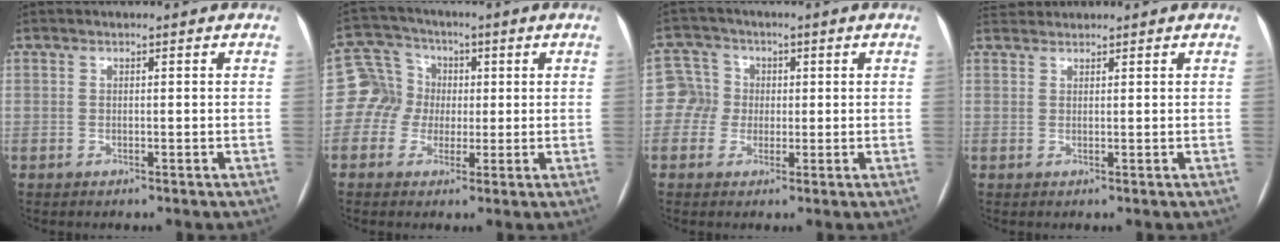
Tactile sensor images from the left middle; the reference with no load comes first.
{"total": 6.5, "force": [0.0, 6.3, 1.3], "torque": [-0.032, 0.030, -0.002]}
{"total": 4.6, "force": [0.0, 4.6, 0.5], "torque": [-0.010, 0.021, 0.000]}
{"total": 2.2, "force": [2.1, 0.2, -0.2], "torque": [-0.006, 0.022, 0.045]}